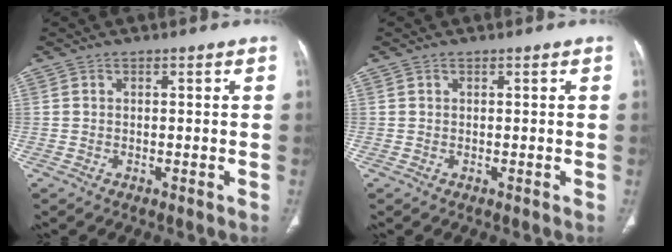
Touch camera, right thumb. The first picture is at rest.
{"total": 0.0}